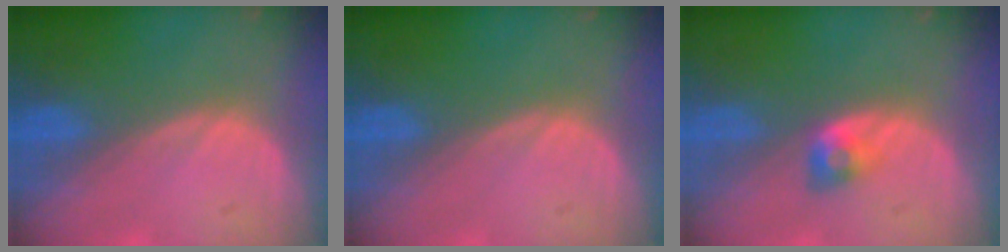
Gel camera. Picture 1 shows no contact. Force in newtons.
{"total": 0.0}
{"total": 2.8, "press": 2.4, "slide": 1.4}